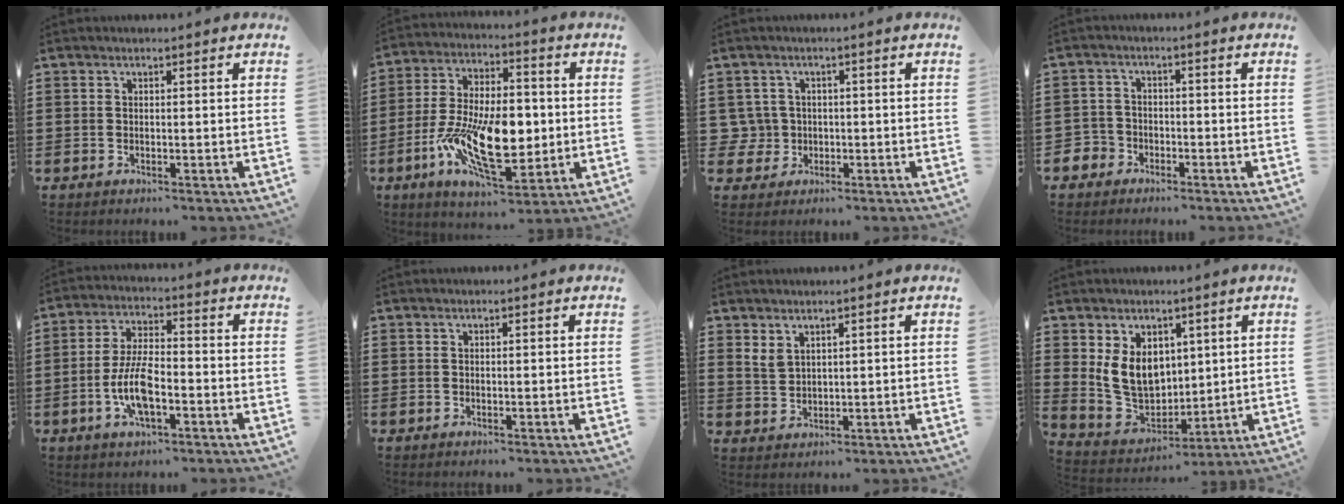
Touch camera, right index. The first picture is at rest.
{"total": 14.9, "force": [-3.0, 7.3, 12.7], "torque": [-0.258, -0.004, -0.052]}
{"total": 3.4, "force": [-0.5, 3.3, 0.3], "torque": [-0.031, 0.005, -0.015]}
{"total": 2.9, "force": [-2.1, 2.1, 0.1], "torque": [-0.021, 0.002, -0.049]}
{"total": 8.4, "force": [-2.6, 3.2, 7.4], "torque": [-0.163, -0.004, -0.054]}
{"total": 0.0}
{"total": 2.5, "force": [1.8, 1.3, 1.0], "torque": [-0.024, 0.003, 0.035]}
{"total": 9.1, "force": [2.2, 7.2, 5.1], "torque": [-0.129, 0.003, 0.043]}